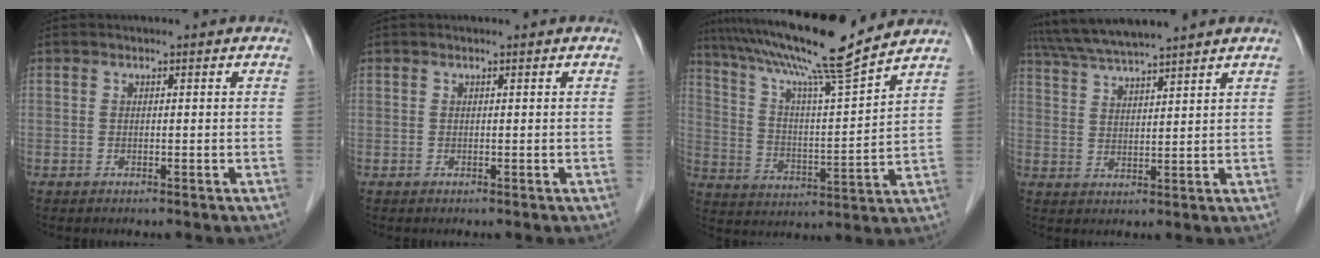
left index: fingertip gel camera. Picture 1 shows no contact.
{"total": 0.0}
{"total": 16.2, "force": [13.8, -1.1, 8.3], "torque": [-0.151, 0.005, 0.228]}
{"total": 9.4, "force": [8.5, -0.7, 4.0], "torque": [-0.076, 0.029, 0.146]}